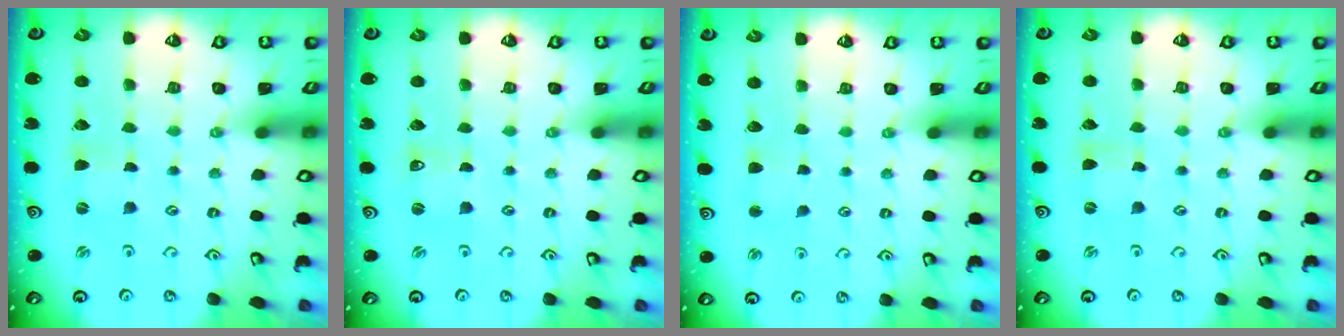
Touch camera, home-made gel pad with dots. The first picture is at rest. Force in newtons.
{"total": 1.5, "press": 1.5, "slide": 0.1}
{"total": 2.8, "press": 2.7, "slide": 0.4}
{"total": 0.0}